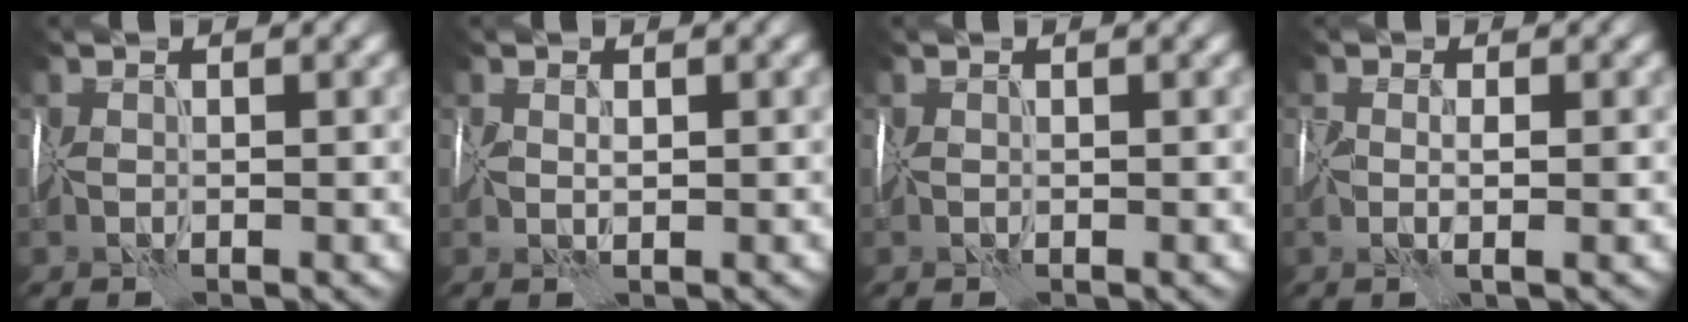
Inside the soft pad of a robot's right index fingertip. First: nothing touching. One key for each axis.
{"total": 1.2, "fx": 0.2, "fy": 0.8, "fz": 0.9, "tx": -0.017, "ty": 0.001, "tz": 0.005}
{"total": 0.0}
{"total": 1.7, "fx": -0.1, "fy": 0.6, "fz": 1.6, "tx": -0.029, "ty": -0.004, "tz": -0.001}